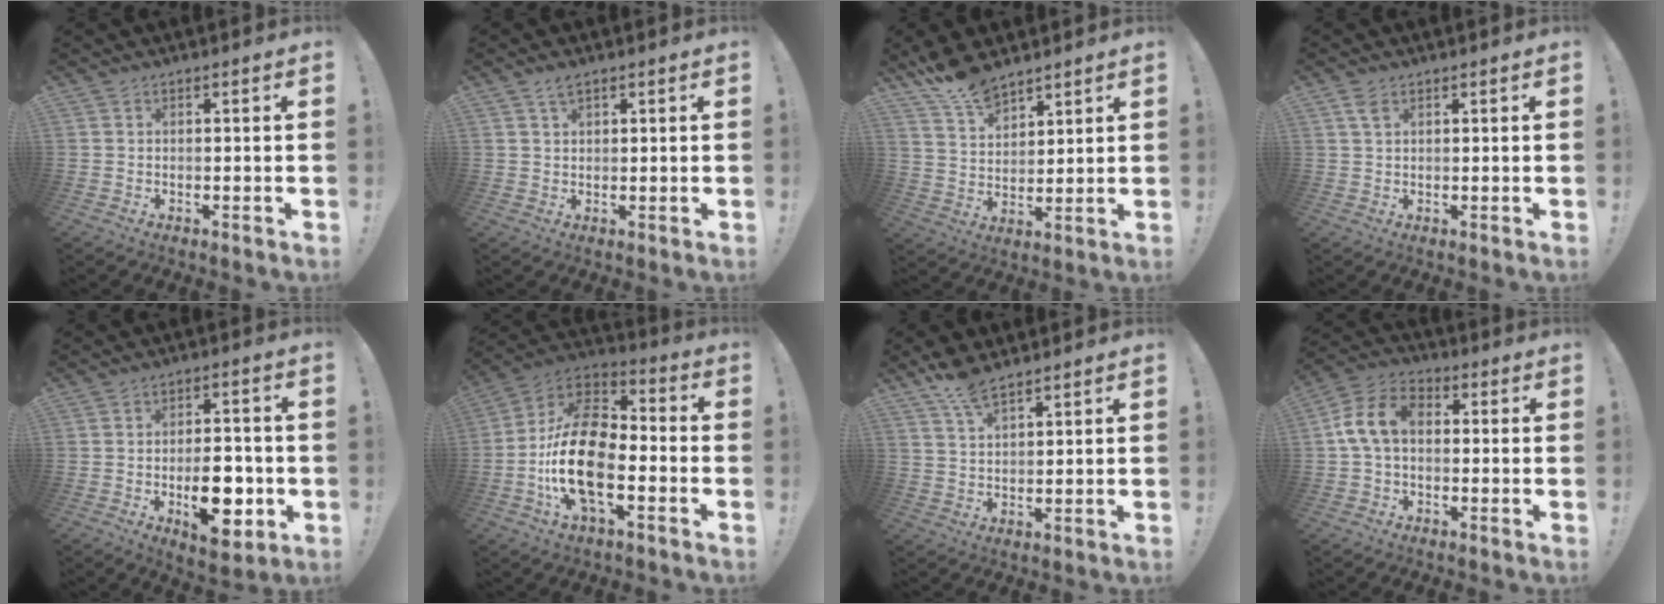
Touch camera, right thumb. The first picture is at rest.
{"total": 2.8, "force": [1.8, 1.3, 1.7], "torque": [-0.021, -0.006, 0.031]}
{"total": 10.1, "force": [8.4, 3.9, 4.0], "torque": [-0.084, -0.052, 0.164]}
{"total": 2.9, "force": [1.5, 1.4, 2.0], "torque": [-0.039, -0.002, 0.027]}
{"total": 13.5, "force": [-4.0, 7.3, 10.6], "torque": [-0.148, 0.014, -0.061]}
{"total": 21.8, "force": [-5.4, 11.7, 17.6], "torque": [-0.351, 0.024, -0.084]}
{"total": 6.9, "force": [5.2, 2.1, 4.1], "torque": [-0.078, -0.025, 0.097]}
{"total": 10.6, "force": [0.6, 7.0, 7.9], "torque": [-0.166, 0.014, 0.013]}